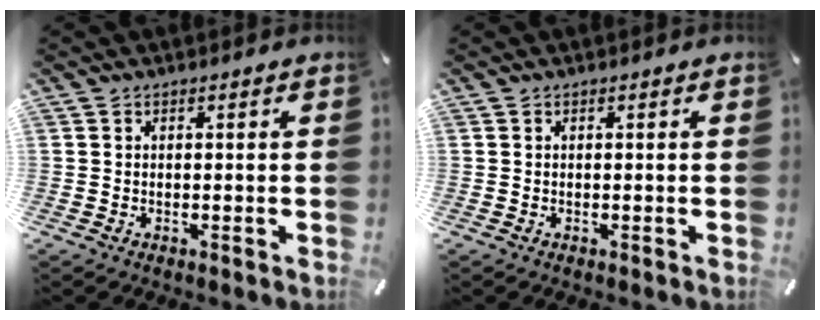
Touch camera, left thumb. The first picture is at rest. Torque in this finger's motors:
{"motor_torque": [0.00, -0.02, -0.12, 0.05, 0.00]}